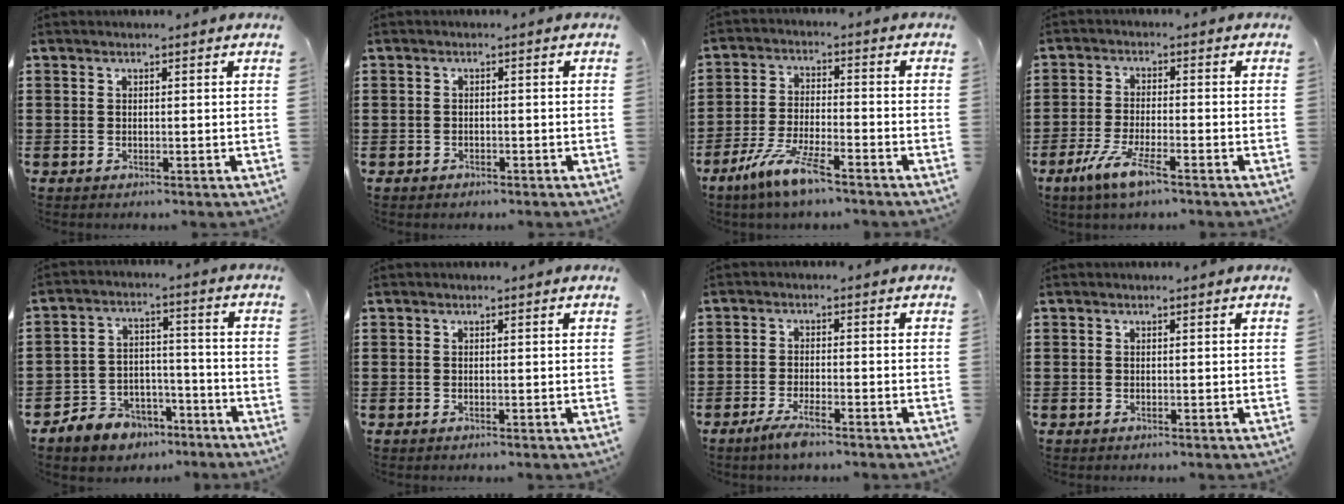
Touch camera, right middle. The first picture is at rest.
{"total": 1.2, "force": [-0.9, 0.7, 0.0], "torque": [-0.002, 0.002, -0.020]}
{"total": 7.8, "force": [-5.8, 1.0, 5.1], "torque": [-0.122, -0.012, -0.113]}
{"total": 6.2, "force": [-3.9, 0.9, 4.7], "torque": [-0.110, -0.017, -0.075]}
{"total": 6.4, "force": [-5.4, 3.3, 0.1], "torque": [-0.015, 0.025, -0.109]}
{"total": 0.0}
{"total": 3.1, "force": [-2.2, 0.3, 2.2], "torque": [-0.050, -0.004, -0.042]}
{"total": 0.0}